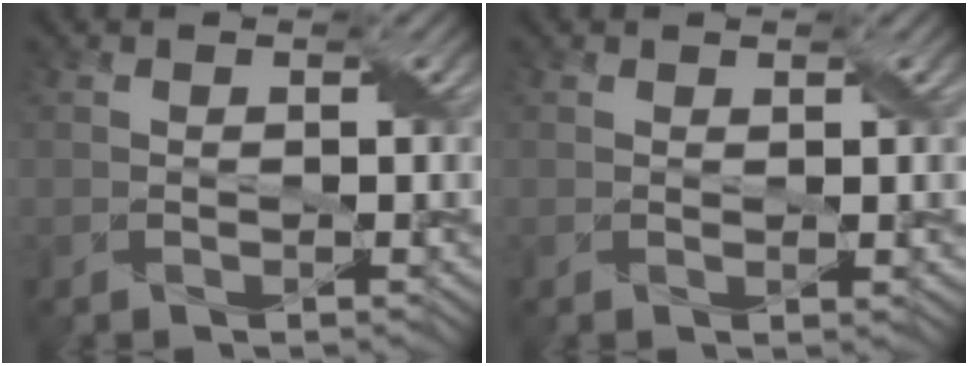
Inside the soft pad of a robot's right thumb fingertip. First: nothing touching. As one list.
[{"total": 0.6, "force": [0.4, 0.1, 0.4], "torque": [-0.009, 0.001, 0.008]}]